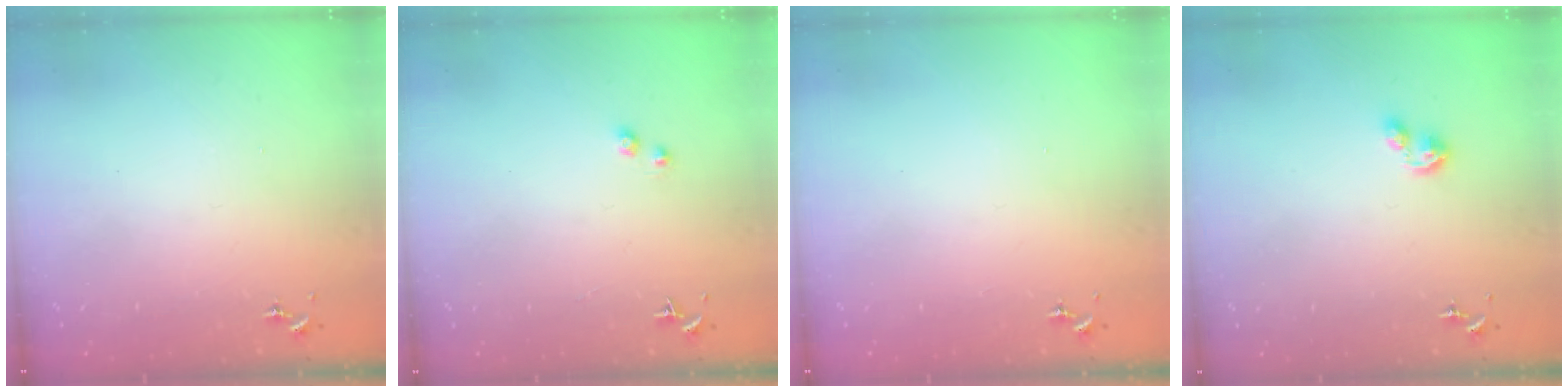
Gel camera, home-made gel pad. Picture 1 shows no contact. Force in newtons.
{"total": 1.0, "press": 1.0, "slide": 0.1}
{"total": 0.0}
{"total": 3.5, "press": 3.5, "slide": 0.4}